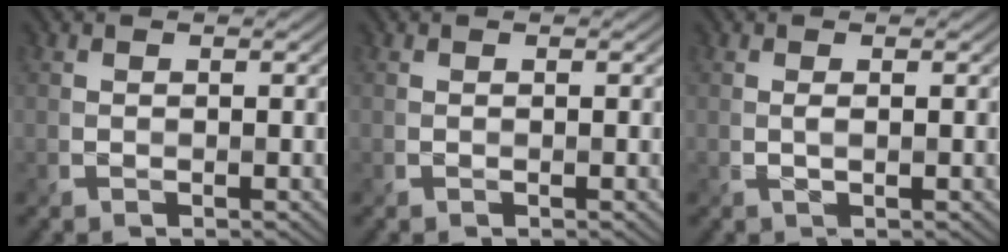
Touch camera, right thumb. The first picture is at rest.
{"total": 0.0}
{"total": 0.5, "force": [0.0, -0.1, 0.5], "torque": [-0.011, -0.001, -0.001]}